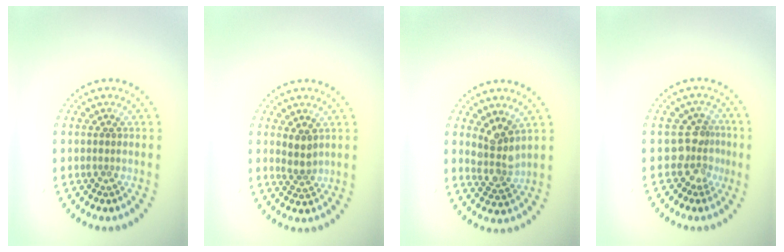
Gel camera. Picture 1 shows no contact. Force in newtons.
{"total": 1.8, "press": 1.5, "slide": 0.9}
{"total": 3.0, "press": 2.4, "slide": 1.8}
{"total": 2.6, "press": 1.9, "slide": 1.8}